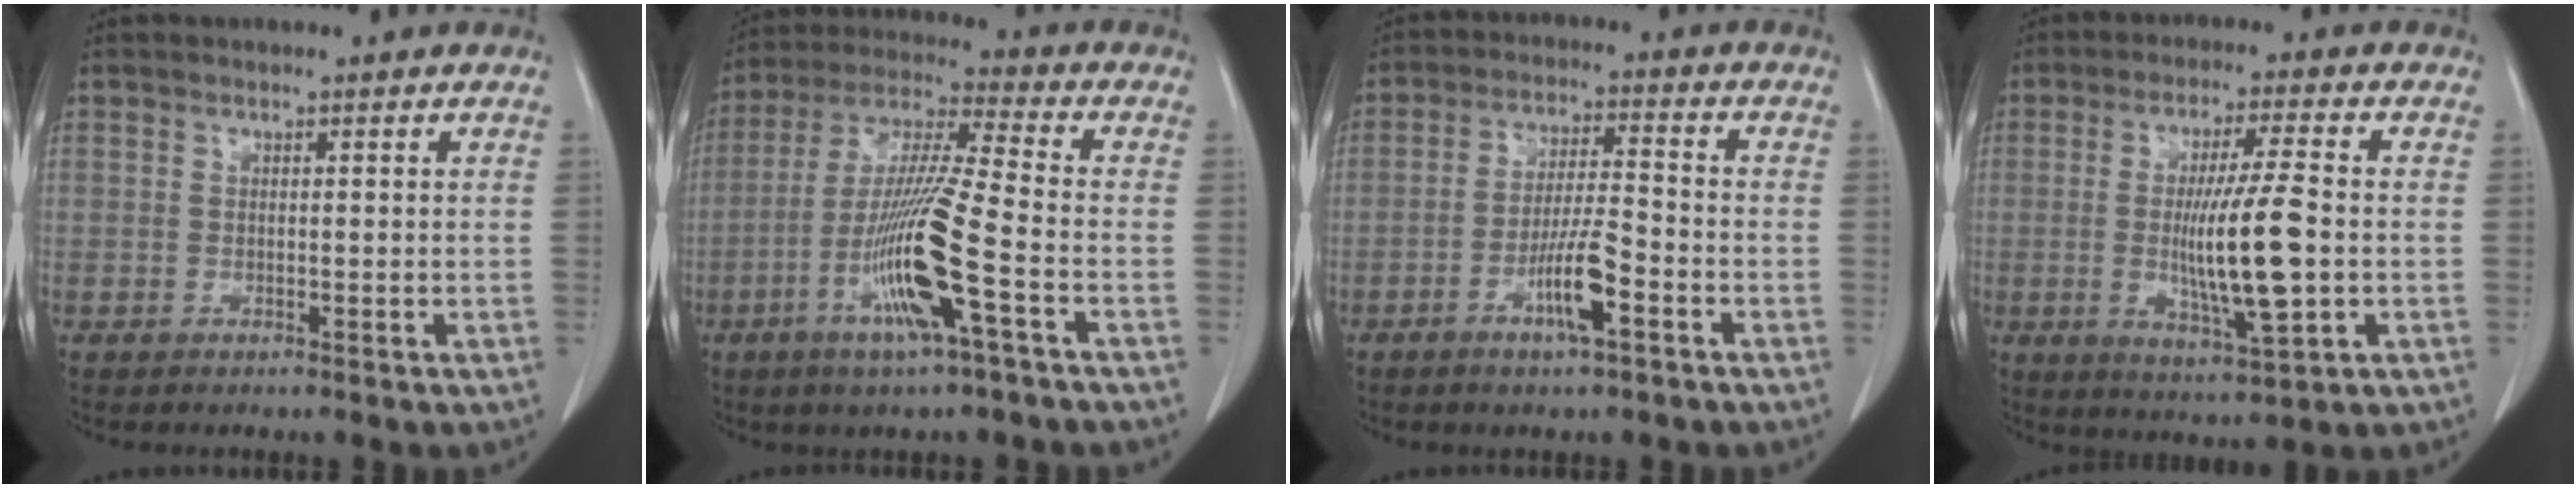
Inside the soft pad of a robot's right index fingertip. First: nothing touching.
{"total": 14.2, "force": [-5.2, -0.2, 13.2], "torque": [-0.268, -0.012, -0.103]}
{"total": 7.4, "force": [-3.5, 0.7, 6.5], "torque": [-0.123, 0.000, -0.063]}
{"total": 11.5, "force": [-1.2, 0.7, 11.4], "torque": [-0.205, -0.016, -0.019]}